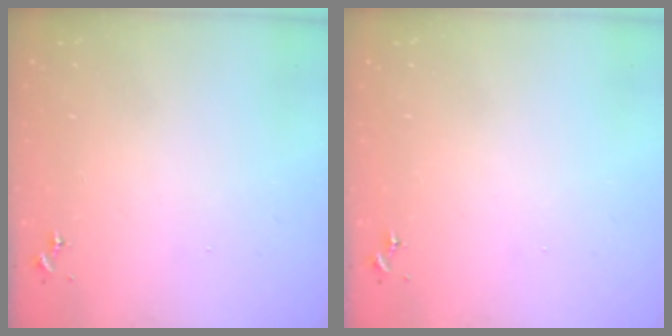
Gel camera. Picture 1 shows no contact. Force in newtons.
{"total": 0.0}